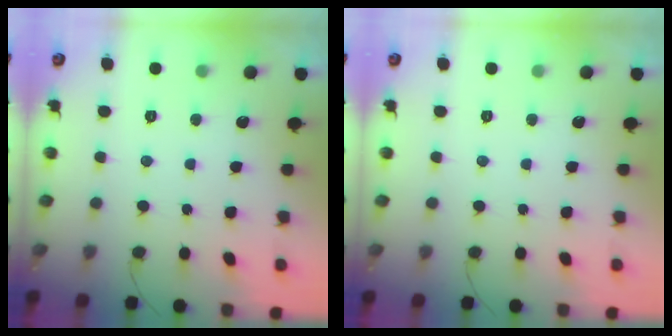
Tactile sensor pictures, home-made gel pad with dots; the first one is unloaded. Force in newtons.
{"total": 0.0}